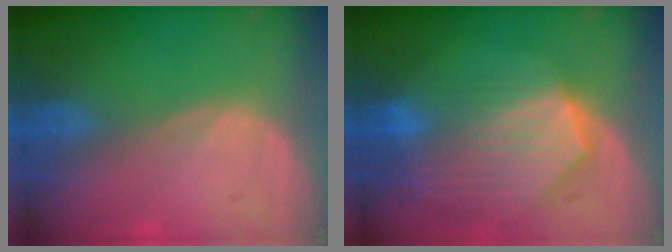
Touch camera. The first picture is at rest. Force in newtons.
{"total": 9.0, "press": 8.0, "slide": 4.0}